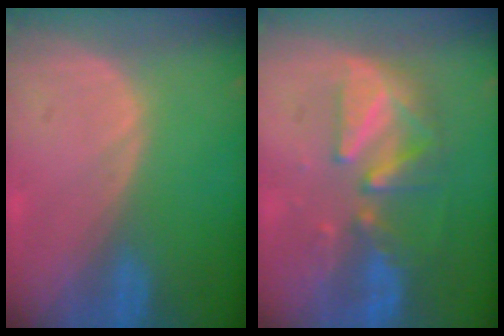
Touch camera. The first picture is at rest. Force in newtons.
{"total": 8.3, "press": 8.1, "slide": 1.9}